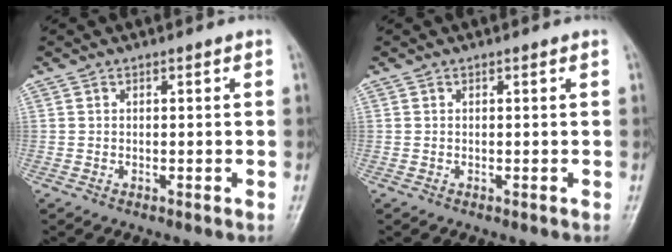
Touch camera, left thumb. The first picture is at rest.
{"total": 0.0}